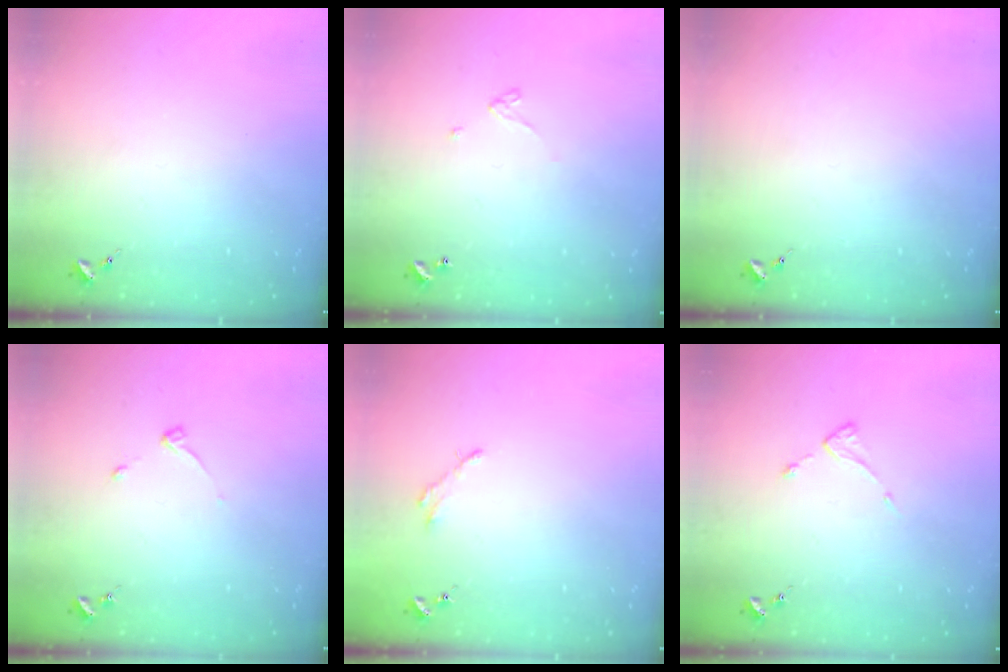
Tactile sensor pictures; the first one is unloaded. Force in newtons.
{"total": 3.4, "press": 3.4, "slide": 0.1}
{"total": 0.0}
{"total": 3.3, "press": 3.2, "slide": 0.6}
{"total": 2.5, "press": 2.5, "slide": 0.2}
{"total": 2.6, "press": 2.6, "slide": 0.3}